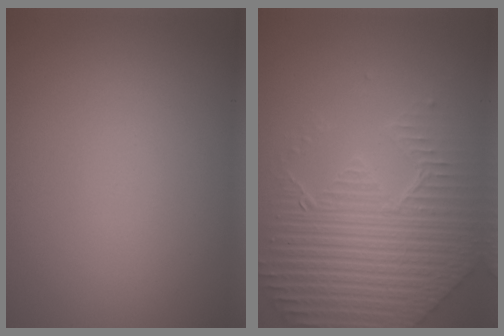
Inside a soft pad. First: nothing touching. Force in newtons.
{"total": 8.0, "press": 5.9, "slide": 5.4}